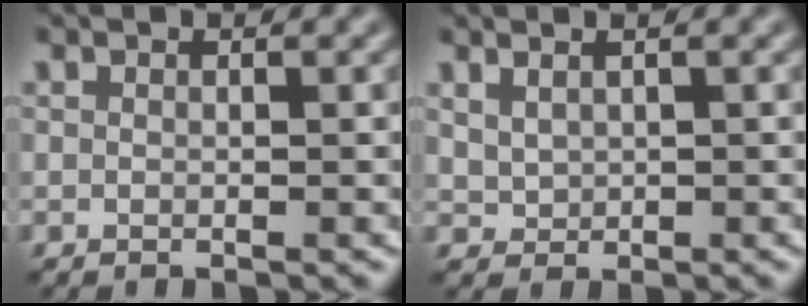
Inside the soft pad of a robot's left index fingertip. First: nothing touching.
{"total": 1.2, "force": [0.8, 0.7, 0.4], "torque": [-0.015, 0.003, 0.024]}